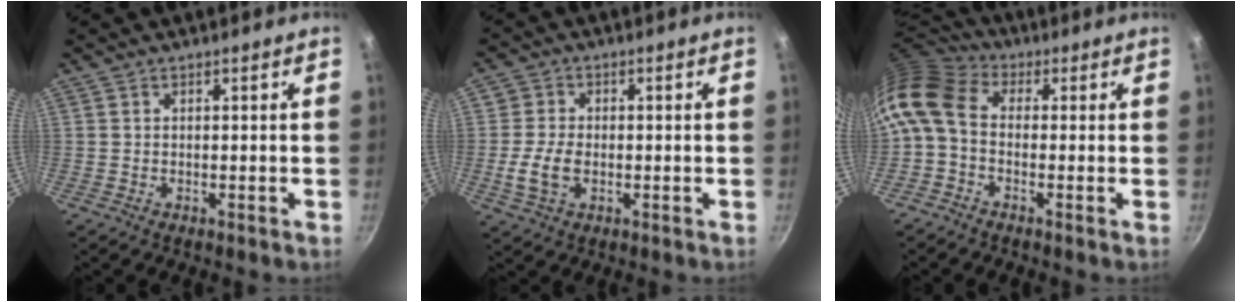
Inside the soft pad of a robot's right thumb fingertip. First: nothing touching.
{"total": 6.3, "force": [-1.2, 4.4, 4.4], "torque": [-0.075, 0.004, -0.025]}
{"total": 10.8, "force": [-0.6, 7.6, 7.6], "torque": [-0.160, 0.027, -0.032]}